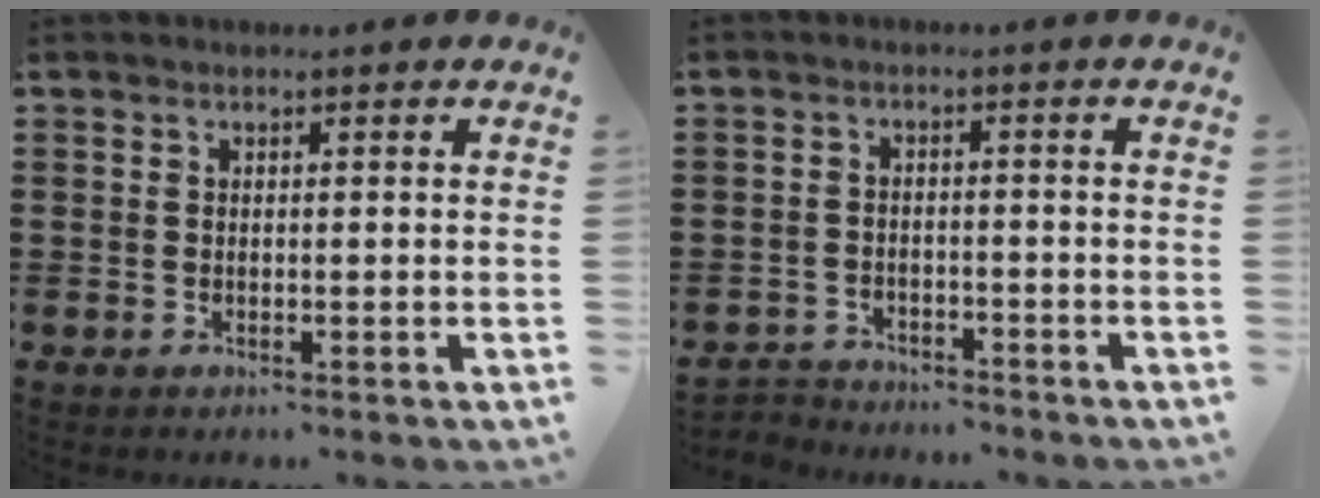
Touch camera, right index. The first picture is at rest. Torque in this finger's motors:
{"motor_torque": [-0.65, 0.12, -1.05, -0.21]}